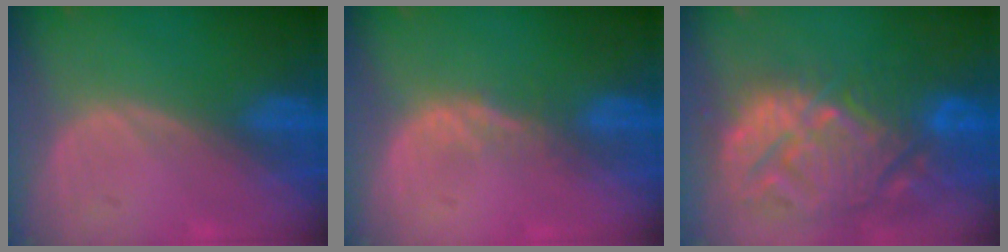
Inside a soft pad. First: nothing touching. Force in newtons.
{"total": 1.4, "press": 1.4, "slide": 0.1}
{"total": 14.8, "press": 12.7, "slide": 7.6}